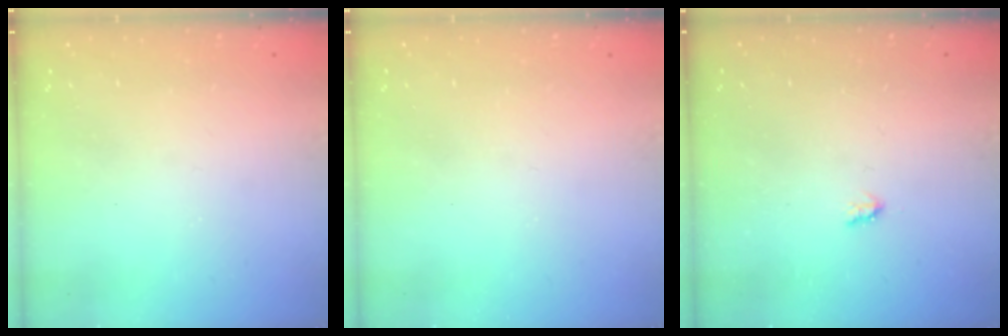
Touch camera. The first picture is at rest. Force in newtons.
{"total": 0.0}
{"total": 1.9, "press": 1.9, "slide": 0.3}